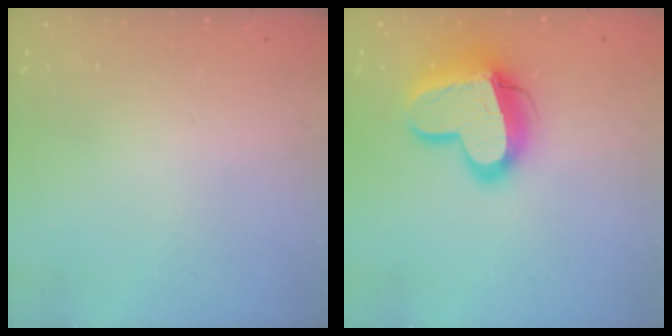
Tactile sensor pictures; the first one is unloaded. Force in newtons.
{"total": 17.7, "press": 17.6, "slide": 1.5}